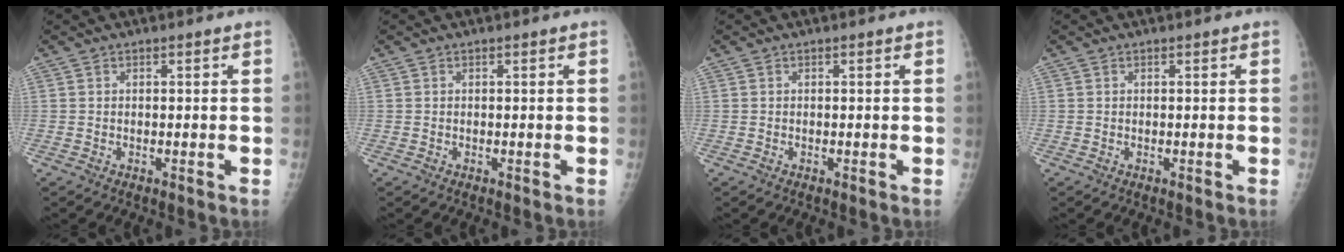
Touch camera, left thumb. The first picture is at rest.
{"total": 0.0}
{"total": 0.0}
{"total": 0.0}